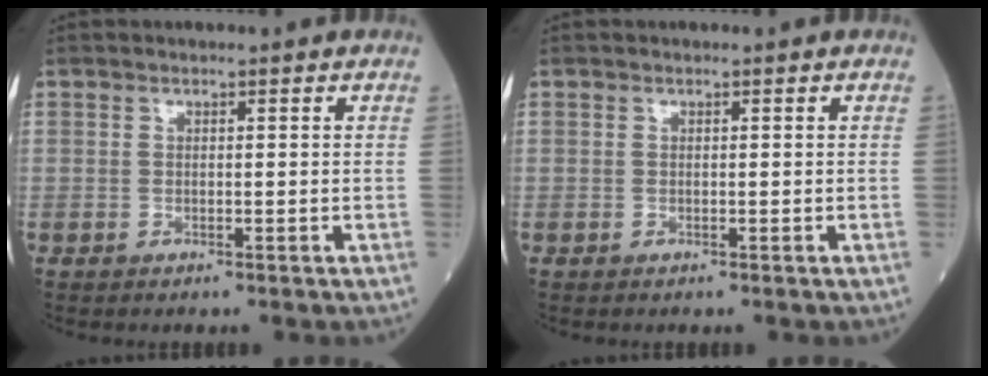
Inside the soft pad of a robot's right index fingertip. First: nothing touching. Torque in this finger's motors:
{"motor_torque": [0.00, 0.00, 0.00, 0.00]}